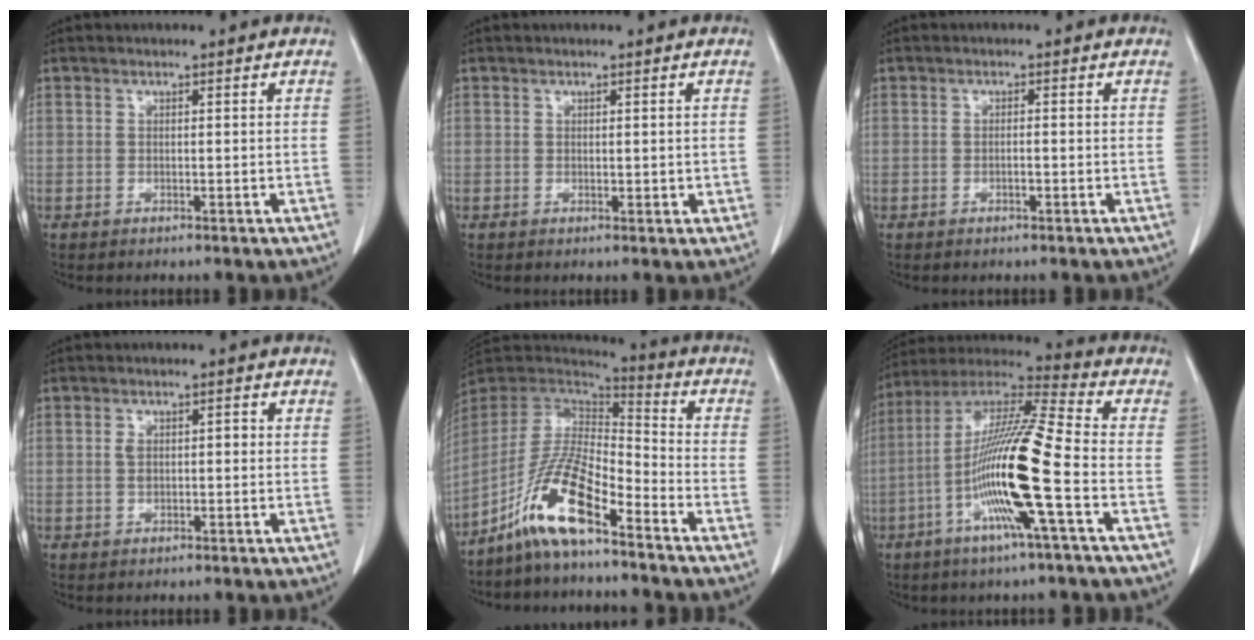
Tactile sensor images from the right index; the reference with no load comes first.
{"total": 1.1, "force": [0.0, 0.6, 1.0], "torque": [-0.011, -0.003, 0.002]}
{"total": 1.0, "force": [-0.4, 0.1, 0.9], "torque": [-0.016, 0.001, -0.008]}
{"total": 2.2, "force": [-0.1, 1.3, 1.8], "torque": [-0.036, 0.013, -0.001]}
{"total": 12.2, "force": [-7.9, 2.2, 9.1], "torque": [-0.189, 0.005, -0.153]}
{"total": 17.6, "force": [-5.0, -0.3, 16.8], "torque": [-0.331, -0.007, -0.106]}